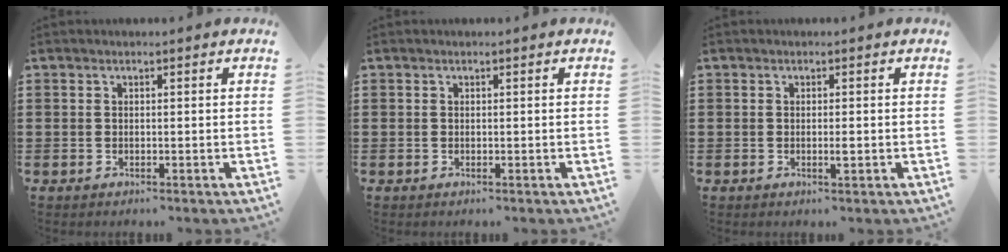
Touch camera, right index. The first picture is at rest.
{"total": 0.0}
{"total": 1.4, "force": [-0.3, 0.2, 1.4], "torque": [-0.026, -0.001, -0.006]}